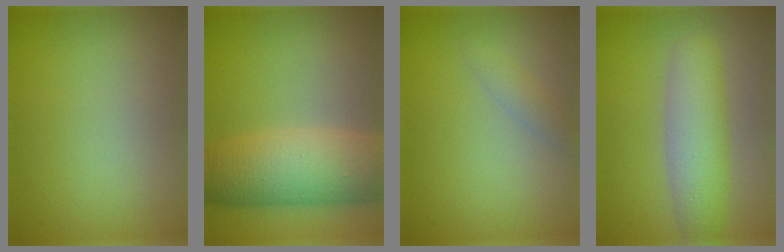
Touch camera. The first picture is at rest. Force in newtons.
{"total": 8.7, "press": 8.7, "slide": 0.3}
{"total": 1.2, "press": 1.2, "slide": 0.0}
{"total": 4.8, "press": 4.8, "slide": 0.2}